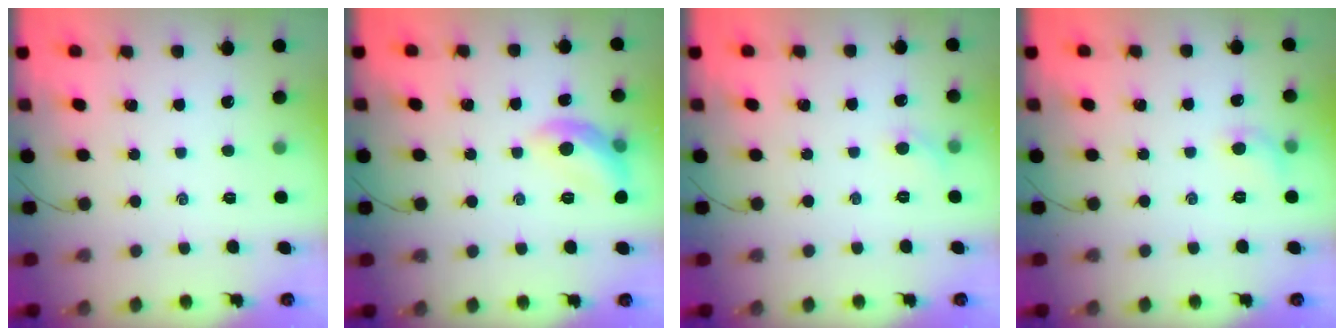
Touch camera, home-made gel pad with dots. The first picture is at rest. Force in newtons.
{"total": 9.5, "press": 9.4, "slide": 1.1}
{"total": 4.1, "press": 3.8, "slide": 1.4}
{"total": 5.6, "press": 5.4, "slide": 1.3}